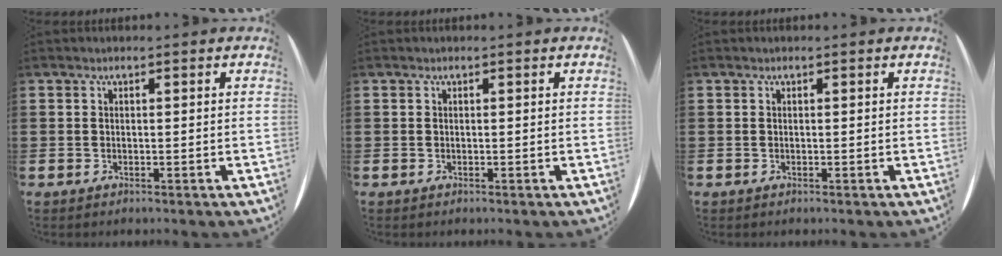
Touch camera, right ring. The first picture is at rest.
{"total": 0.0}
{"total": 0.0}